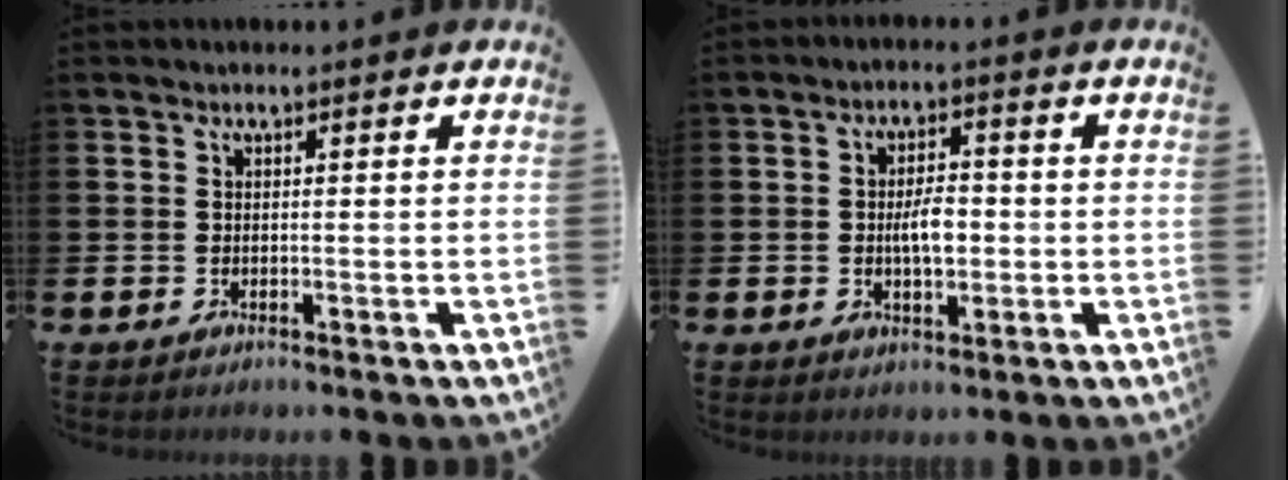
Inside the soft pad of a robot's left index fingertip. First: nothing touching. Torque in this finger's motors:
{"motor_torque": [0.14, 0.14, 0.23, 0.12]}